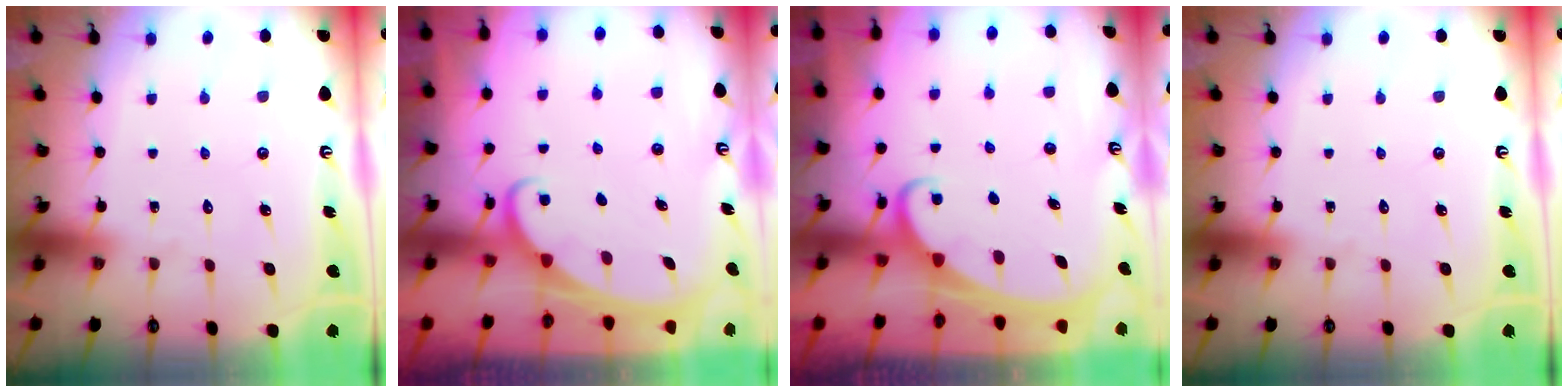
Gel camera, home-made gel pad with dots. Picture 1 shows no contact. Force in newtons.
{"total": 2.4, "press": 2.4, "slide": 0.3}
{"total": 2.2, "press": 2.2, "slide": 0.2}
{"total": 0.0}